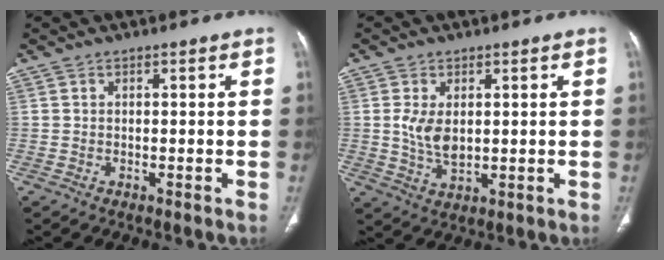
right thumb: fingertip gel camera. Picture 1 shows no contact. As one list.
[{"total": 5.8, "force": [0.9, 3.3, 4.7], "torque": [-0.089, -0.011, 0.024]}]